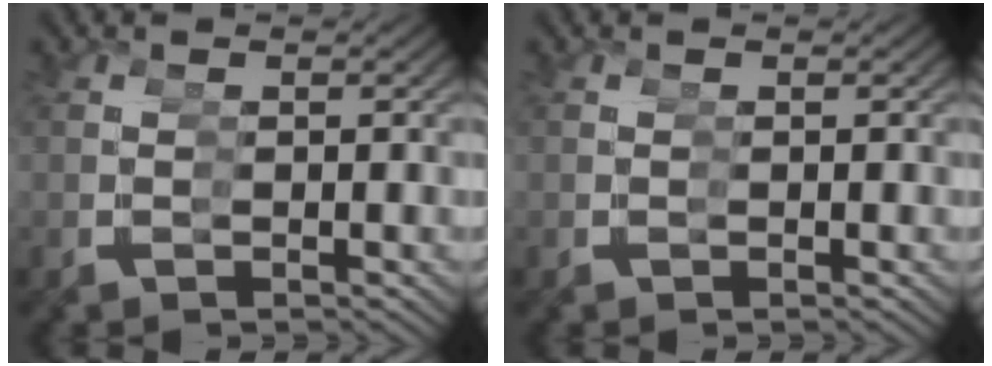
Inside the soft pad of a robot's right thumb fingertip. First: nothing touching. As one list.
[{"total": 0.0}]